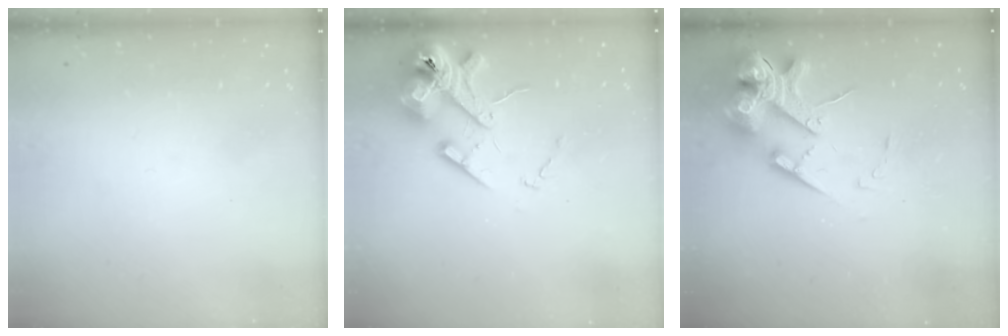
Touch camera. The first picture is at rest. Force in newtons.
{"total": 15.0, "press": 14.8, "slide": 2.3}
{"total": 17.8, "press": 17.6, "slide": 2.6}